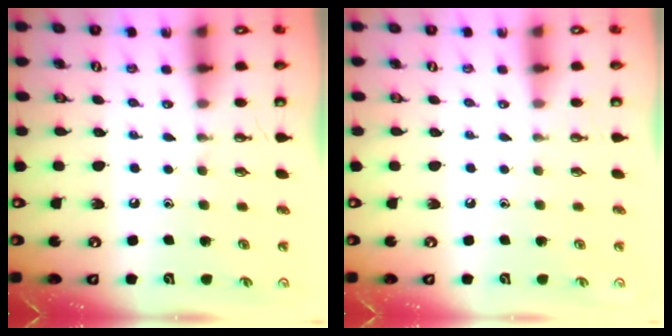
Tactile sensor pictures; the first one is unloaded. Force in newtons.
{"total": 0.0}